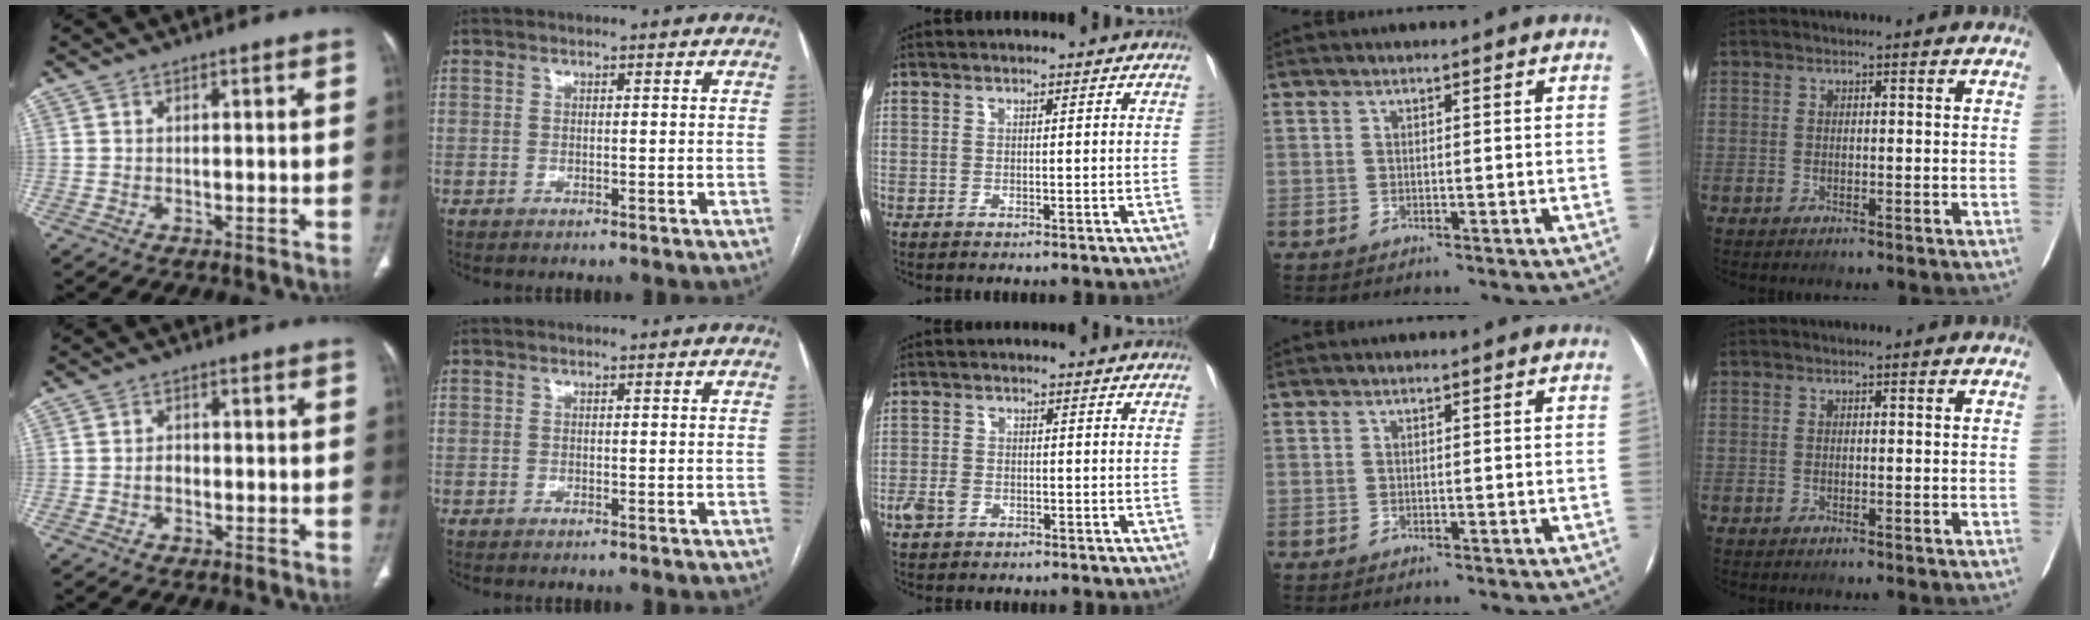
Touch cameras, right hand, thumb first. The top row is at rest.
{"thumb": {"total": 1.9, "force": [-0.5, 1.5, 1.1], "torque": [-0.012, 0.007, -0.011]}, "middle": {"total": 2.6, "force": [-1.3, 1.7, 1.5], "torque": [-0.030, 0.002, -0.021]}}